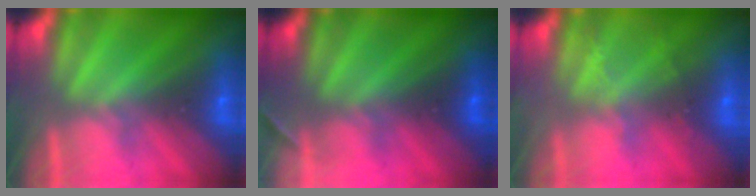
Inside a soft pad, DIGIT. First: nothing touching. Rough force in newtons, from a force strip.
{"total": 1.7}
{"total": 2.2}